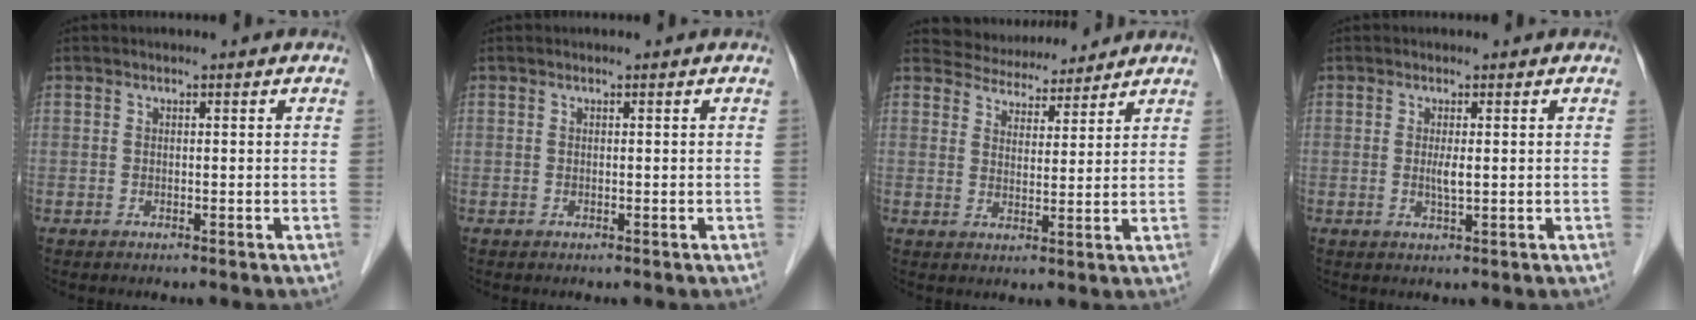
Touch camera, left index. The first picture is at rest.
{"total": 0.0}
{"total": 7.2, "force": [6.9, 1.9, 0.4], "torque": [-0.008, 0.015, 0.103]}
{"total": 1.5, "force": [0.3, 0.1, 1.5], "torque": [-0.035, -0.003, 0.005]}